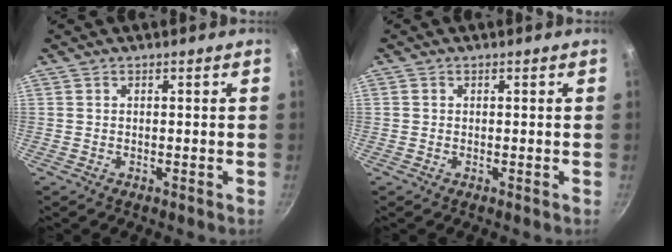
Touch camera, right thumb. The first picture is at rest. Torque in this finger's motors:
{"motor_torque": [-0.41, -0.32, -0.39, 0.29, -0.02]}